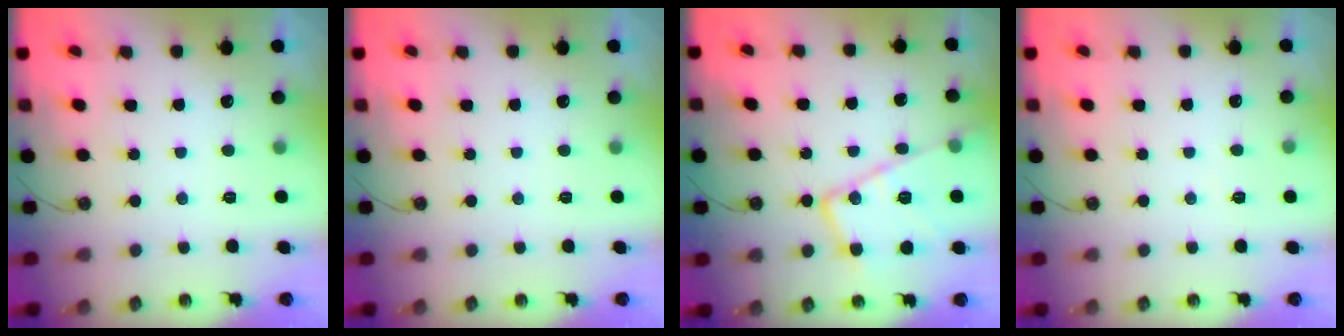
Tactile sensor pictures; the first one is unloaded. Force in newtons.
{"total": 0.0}
{"total": 18.5, "press": 18.4, "slide": 1.8}
{"total": 3.2, "press": 3.2, "slide": 0.6}